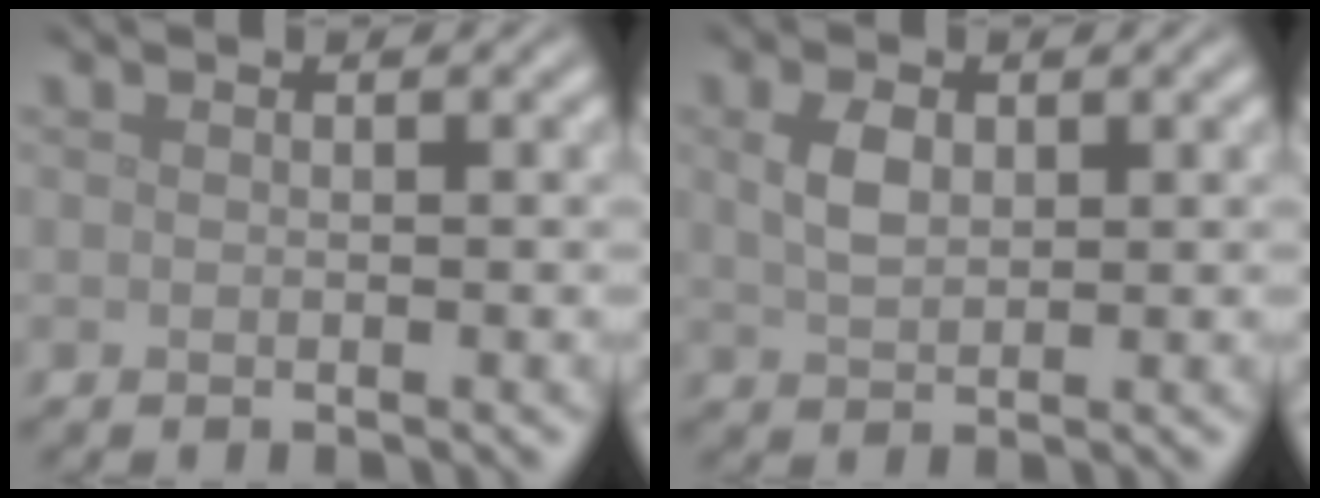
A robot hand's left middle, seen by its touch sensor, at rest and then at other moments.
{"total": 2.6, "force": [0.8, 1.7, 1.9], "torque": [-0.044, 0.001, 0.018]}